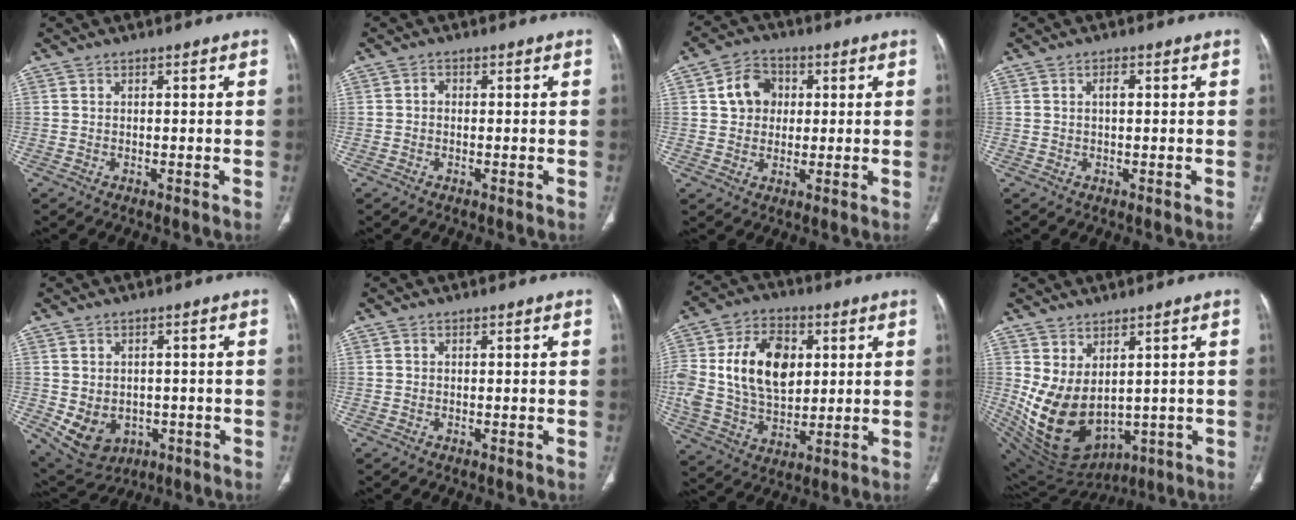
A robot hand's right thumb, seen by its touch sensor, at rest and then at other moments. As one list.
[{"total": 1.0, "force": [-0.2, 0.7, 0.6], "torque": [-0.006, 0.003, -0.007]}, {"total": 7.6, "force": [1.5, 6.3, 3.9], "torque": [-0.042, 0.005, 0.020]}, {"total": 1.6, "force": [0.3, 0.7, 1.4], "torque": [-0.028, 0.004, 0.005]}, {"total": 9.5, "force": [-2.3, 7.7, 5.1], "torque": [-0.075, 0.010, -0.010]}, {"total": 0.0}, {"total": 18.8, "force": [3.7, 12.6, 13.4], "torque": [-0.231, -0.002, 0.074]}, {"total": 13.5, "force": [1.1, 8.8, 10.2], "torque": [-0.169, -0.025, 0.061]}]